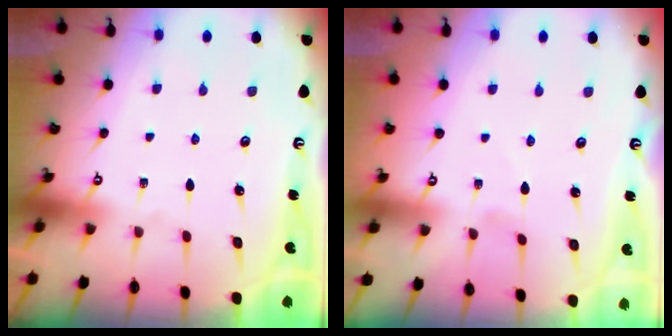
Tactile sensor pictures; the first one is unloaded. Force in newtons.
{"total": 1.3, "press": 1.3, "slide": 0.1}